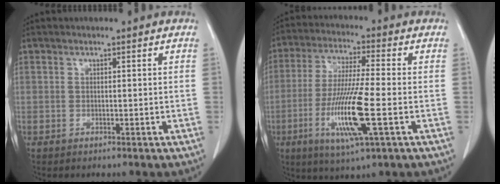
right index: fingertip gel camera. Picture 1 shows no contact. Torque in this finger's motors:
{"motor_torque": [1.88, -0.26, 0.57, 0.14]}